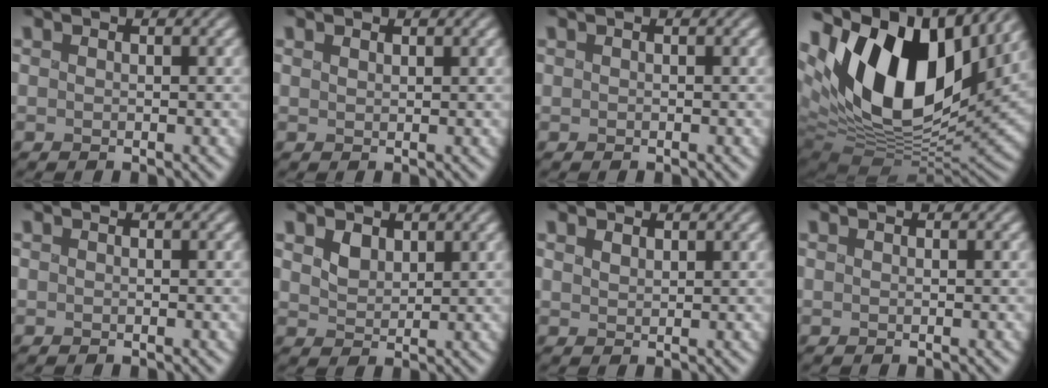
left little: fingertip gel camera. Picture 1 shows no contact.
{"total": 0.7, "force": [0.5, 0.3, 0.2], "torque": [-0.006, -0.001, 0.010]}
{"total": 0.0}
{"total": 17.2, "force": [5.5, 10.0, 12.8], "torque": [-0.239, 0.013, 0.090]}
{"total": 0.0}
{"total": 1.9, "force": [0.8, 1.4, 1.0], "torque": [-0.023, -0.004, 0.016]}
{"total": 1.0, "force": [0.7, 0.6, 0.4], "torque": [-0.009, -0.002, 0.016]}
{"total": 0.0}